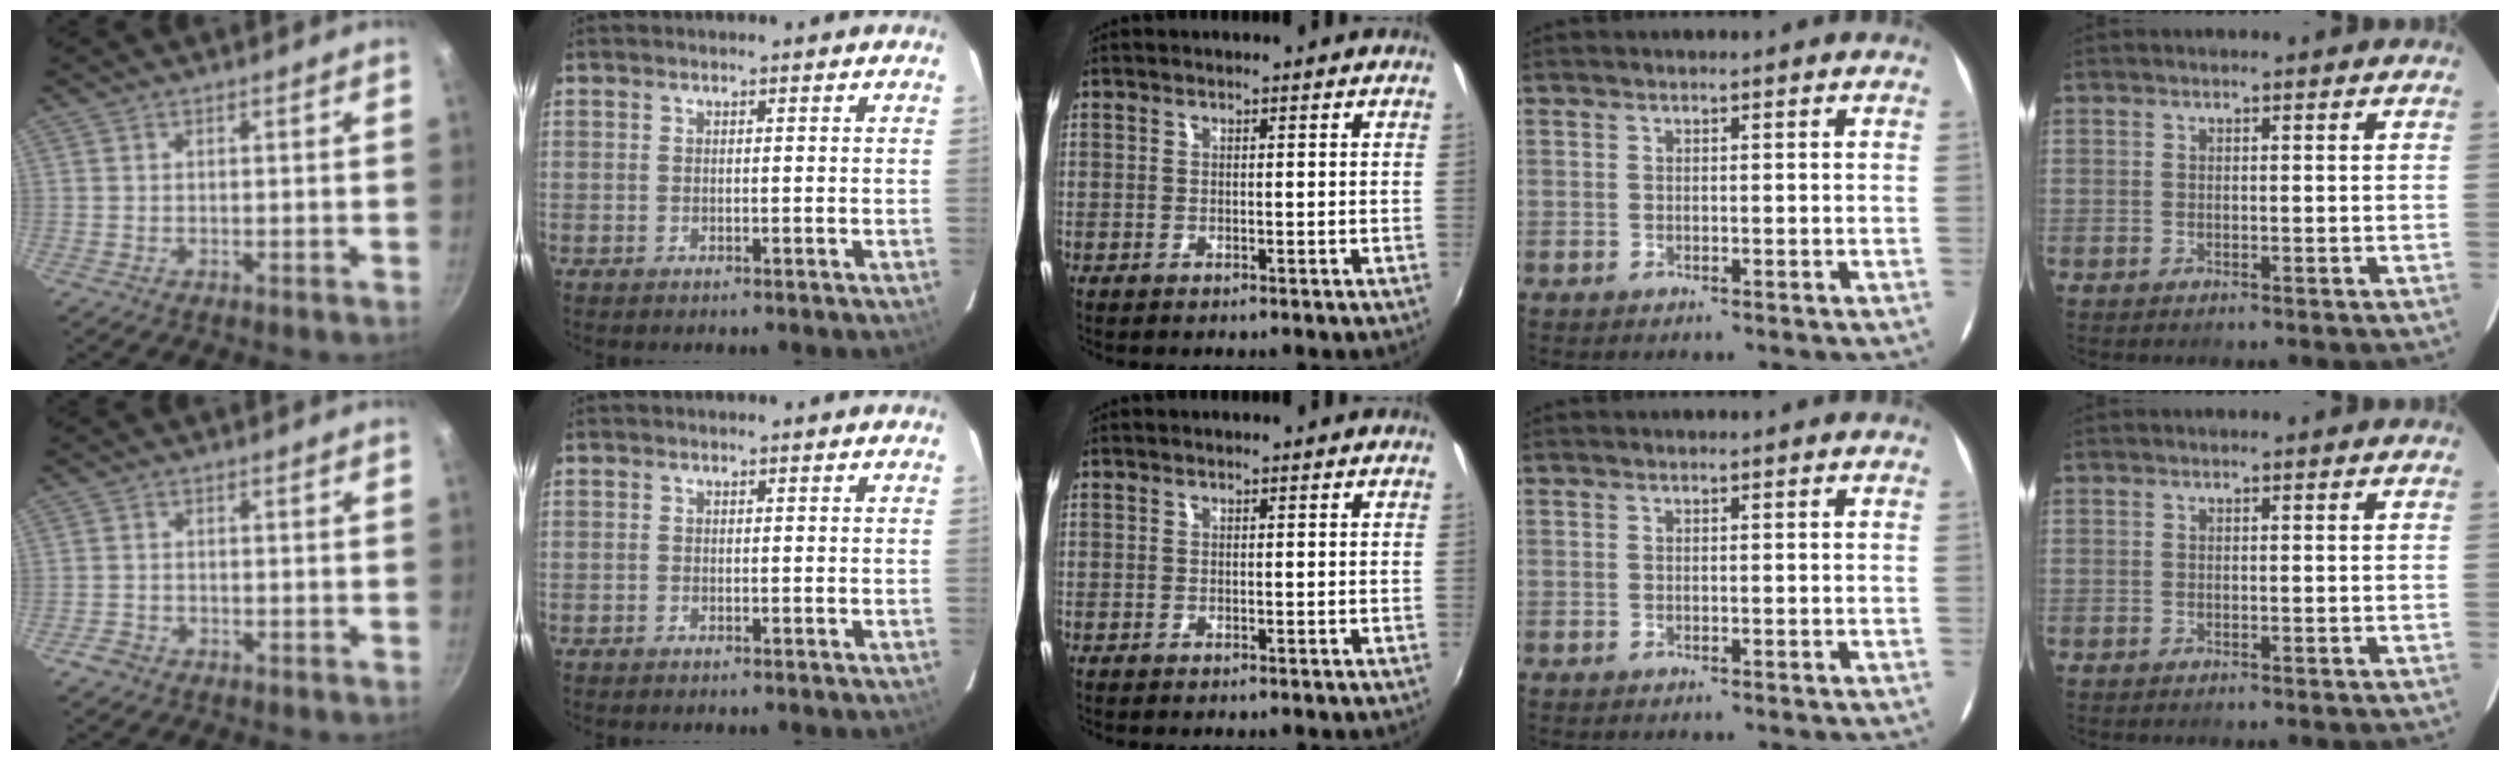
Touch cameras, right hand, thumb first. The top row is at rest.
{"thumb": {"total": 2.3, "force": [-1.6, 1.5, 0.7], "torque": [-0.016, 0.018, -0.027]}}